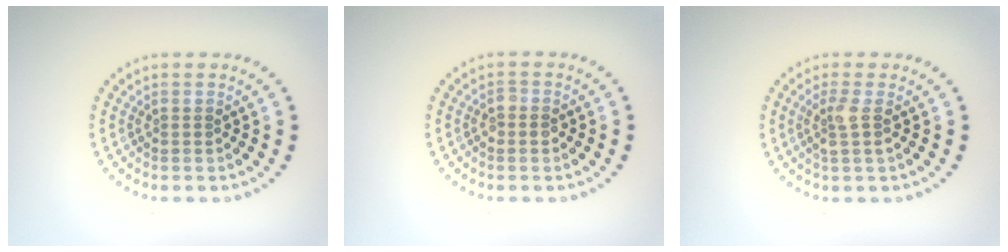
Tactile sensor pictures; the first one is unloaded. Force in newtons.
{"total": 1.1, "press": 1.0, "slide": 0.3}
{"total": 1.8, "press": 1.4, "slide": 1.1}